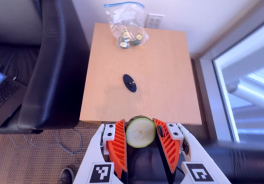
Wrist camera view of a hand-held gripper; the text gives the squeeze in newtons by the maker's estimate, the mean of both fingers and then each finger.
{"total": 10.2, "left": 10.4, "right": 10.0}